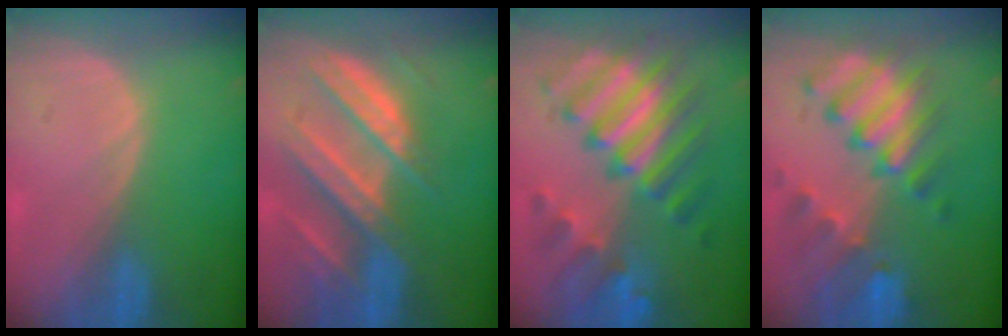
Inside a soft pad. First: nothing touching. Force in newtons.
{"total": 10.3, "press": 9.1, "slide": 4.8}
{"total": 11.3, "press": 11.2, "slide": 1.2}
{"total": 10.2, "press": 8.9, "slide": 5.0}